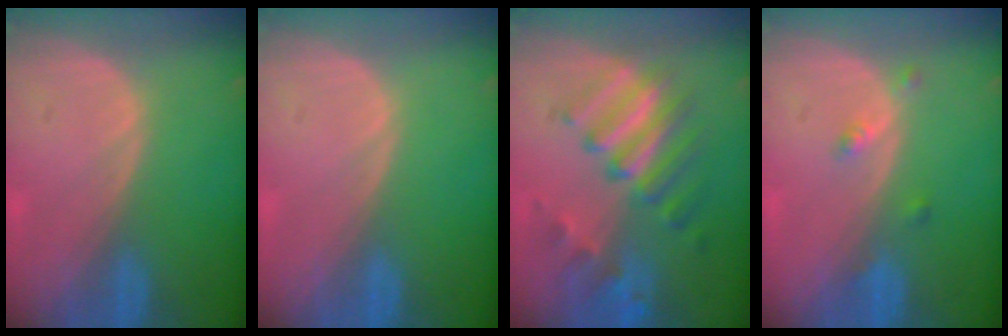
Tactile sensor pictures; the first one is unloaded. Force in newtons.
{"total": 0.0}
{"total": 9.6, "press": 8.2, "slide": 4.9}
{"total": 2.2, "press": 1.8, "slide": 1.3}